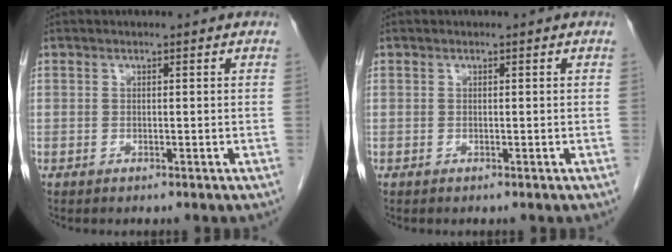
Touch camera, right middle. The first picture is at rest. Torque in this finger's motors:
{"motor_torque": [-0.22, 0.11, -0.02, -0.01]}